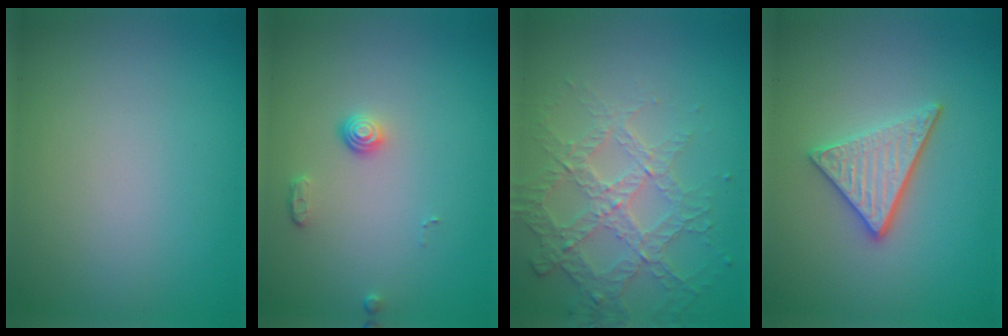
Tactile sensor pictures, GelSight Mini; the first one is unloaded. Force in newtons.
{"total": 1.3, "press": 1.0, "slide": 0.9}
{"total": 3.8, "press": 3.3, "slide": 1.9}
{"total": 3.6, "press": 3.1, "slide": 1.9}